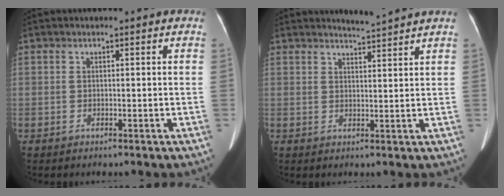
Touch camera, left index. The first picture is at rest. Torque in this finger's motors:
{"motor_torque": [-0.30, -0.38, -0.05, 0.00]}